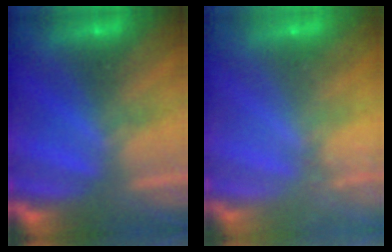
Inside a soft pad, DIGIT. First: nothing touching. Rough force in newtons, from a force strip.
{"total": 2.6}